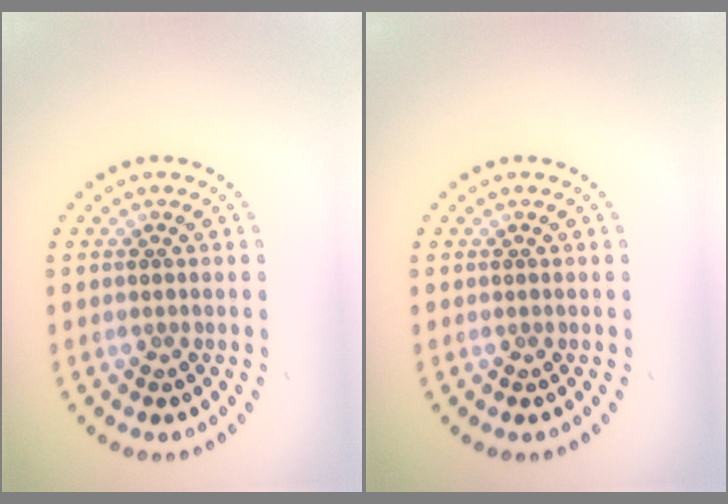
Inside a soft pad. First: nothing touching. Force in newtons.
{"total": 0.0}